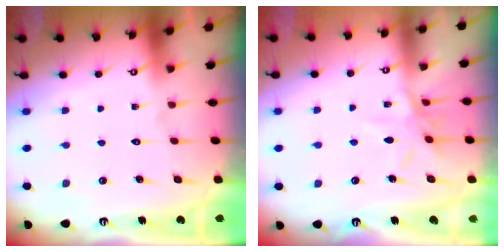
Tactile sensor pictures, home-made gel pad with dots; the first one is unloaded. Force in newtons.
{"total": 8.4, "press": 8.3, "slide": 0.6}